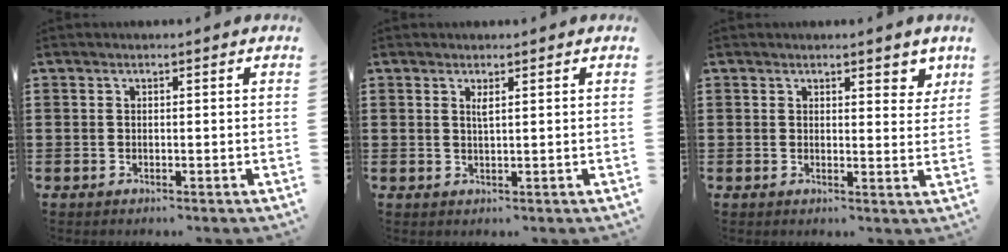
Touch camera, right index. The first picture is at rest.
{"total": 1.2, "force": [0.6, 0.1, 1.0], "torque": [-0.022, -0.001, 0.010]}
{"total": 2.7, "force": [2.2, 1.0, 1.2], "torque": [-0.013, 0.001, 0.037]}